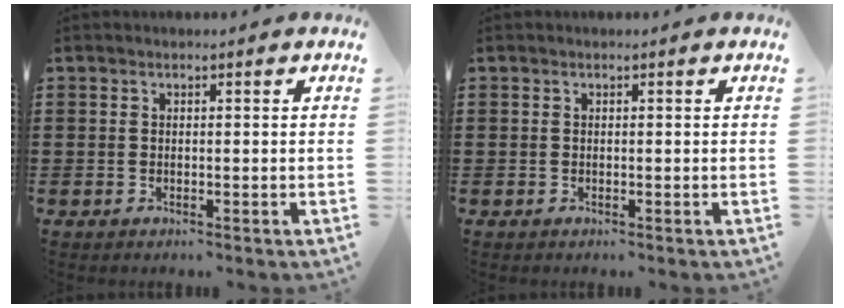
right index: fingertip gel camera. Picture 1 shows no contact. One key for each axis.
{"total": 0.0}